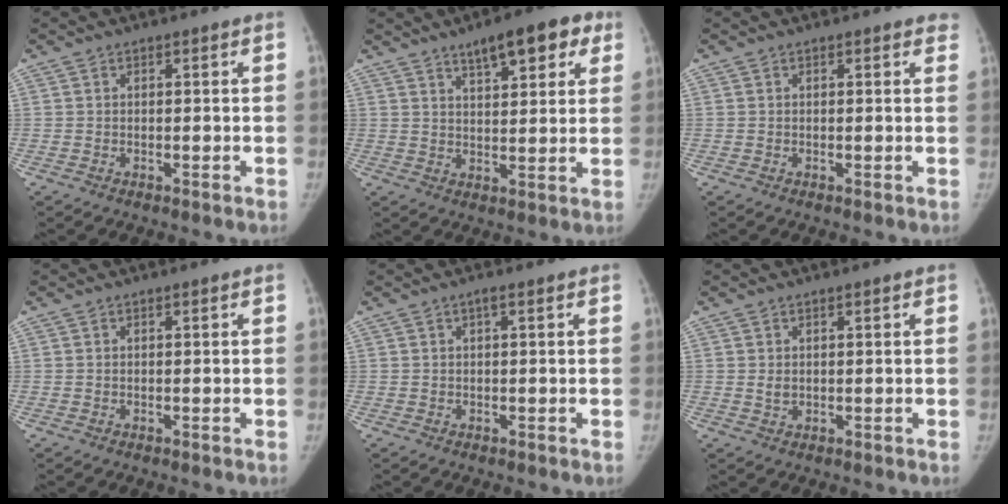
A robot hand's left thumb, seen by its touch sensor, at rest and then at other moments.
{"total": 10.5, "force": [6.1, 3.9, 7.6], "torque": [-0.078, -0.017, 0.085]}
{"total": 1.4, "force": [1.2, 0.6, 0.5], "torque": [0.006, -0.002, 0.003]}
{"total": 0.0}
{"total": 0.7, "force": [0.3, 0.1, 0.6], "torque": [-0.016, 0.004, 0.001]}
{"total": 1.4, "force": [0.4, 1.0, 0.8], "torque": [-0.012, -0.004, 0.010]}